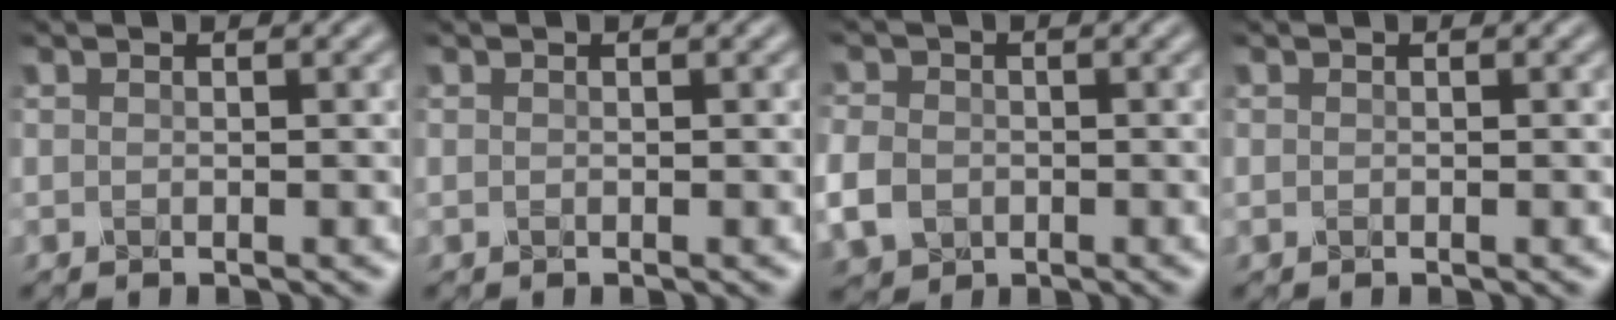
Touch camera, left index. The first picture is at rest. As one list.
[{"total": 0.0}, {"total": 3.9, "force": [-1.0, 3.2, 1.8], "torque": [-0.050, -0.007, -0.026]}, {"total": 0.0}]